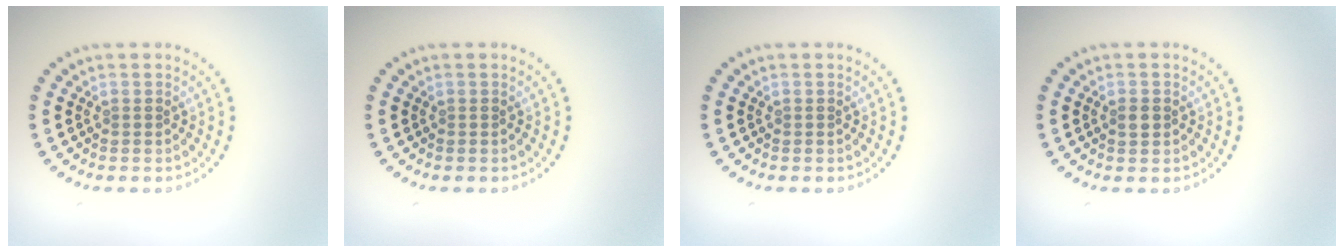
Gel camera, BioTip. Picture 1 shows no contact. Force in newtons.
{"total": 0.0}
{"total": 0.0}
{"total": 1.3, "press": 1.3, "slide": 0.1}